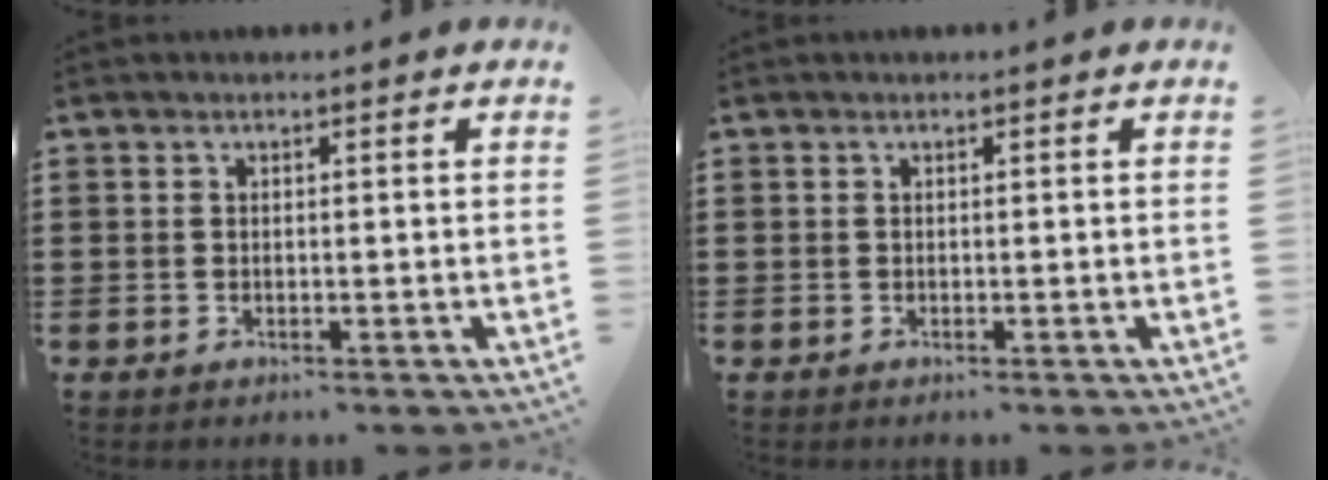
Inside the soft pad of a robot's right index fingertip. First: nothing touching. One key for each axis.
{"total": 0.0}